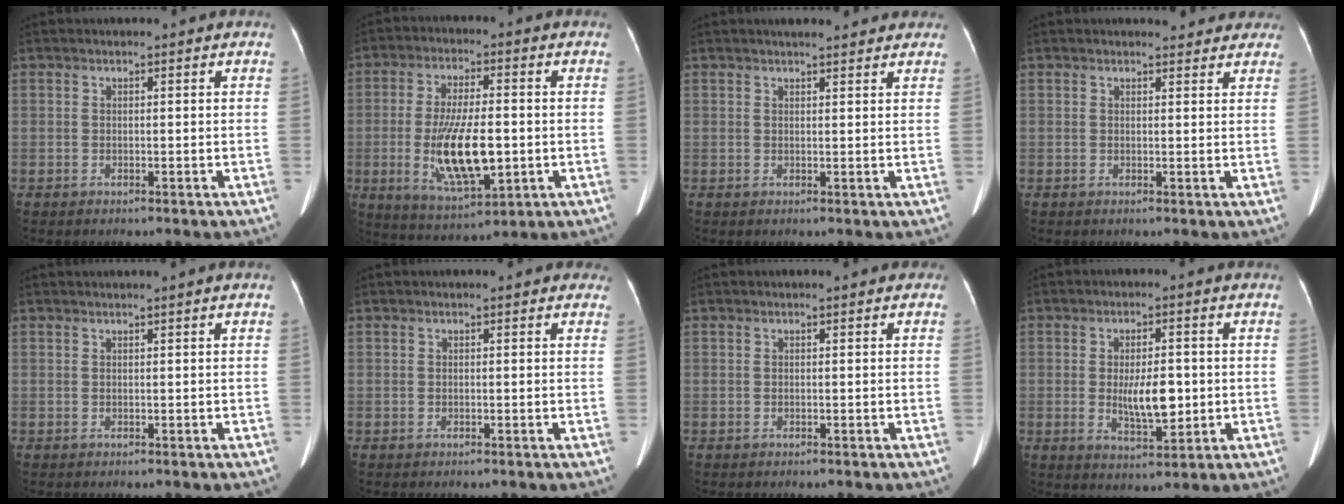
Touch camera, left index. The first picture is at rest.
{"total": 12.7, "force": [-2.0, 3.9, 11.9], "torque": [-0.228, -0.012, -0.025]}
{"total": 6.0, "force": [5.3, 1.3, 2.5], "torque": [-0.029, 0.019, 0.064]}
{"total": 4.9, "force": [4.5, 1.6, 1.1], "torque": [0.000, 0.002, 0.040]}
{"total": 1.1, "force": [0.8, -0.4, 0.7], "torque": [-0.016, 0.006, 0.022]}
{"total": 2.3, "force": [1.8, 1.0, 1.1], "torque": [-0.005, 0.011, 0.011]}
{"total": 0.6, "force": [0.4, 0.3, 0.4], "torque": [-0.003, 0.004, 0.000]}
{"total": 6.9, "force": [-0.5, 2.5, 6.4], "torque": [-0.111, -0.008, -0.003]}